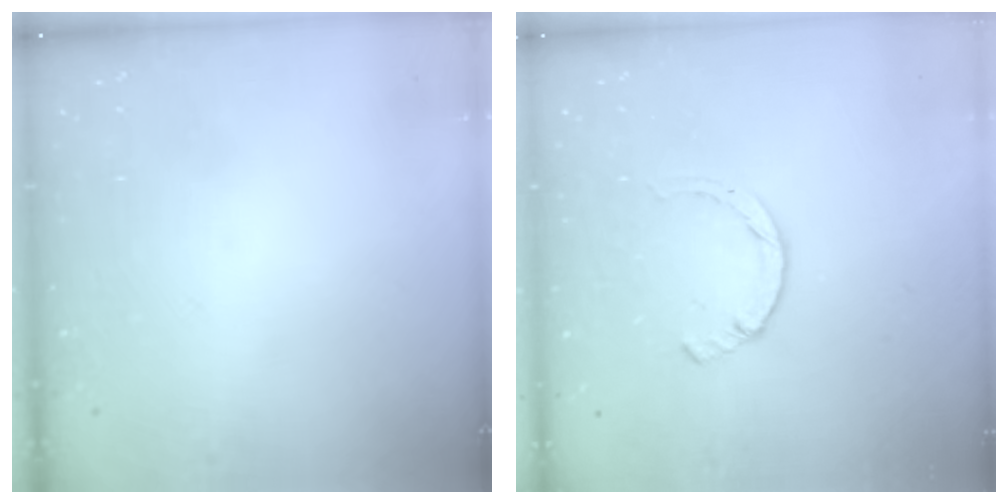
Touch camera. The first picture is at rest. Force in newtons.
{"total": 2.3, "press": 2.3, "slide": 0.5}